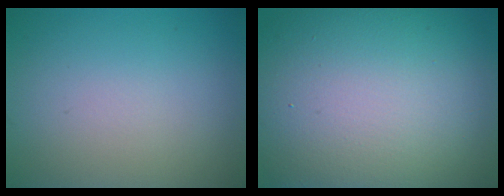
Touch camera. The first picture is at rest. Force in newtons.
{"total": 18.2, "press": 18.2, "slide": 1.0}